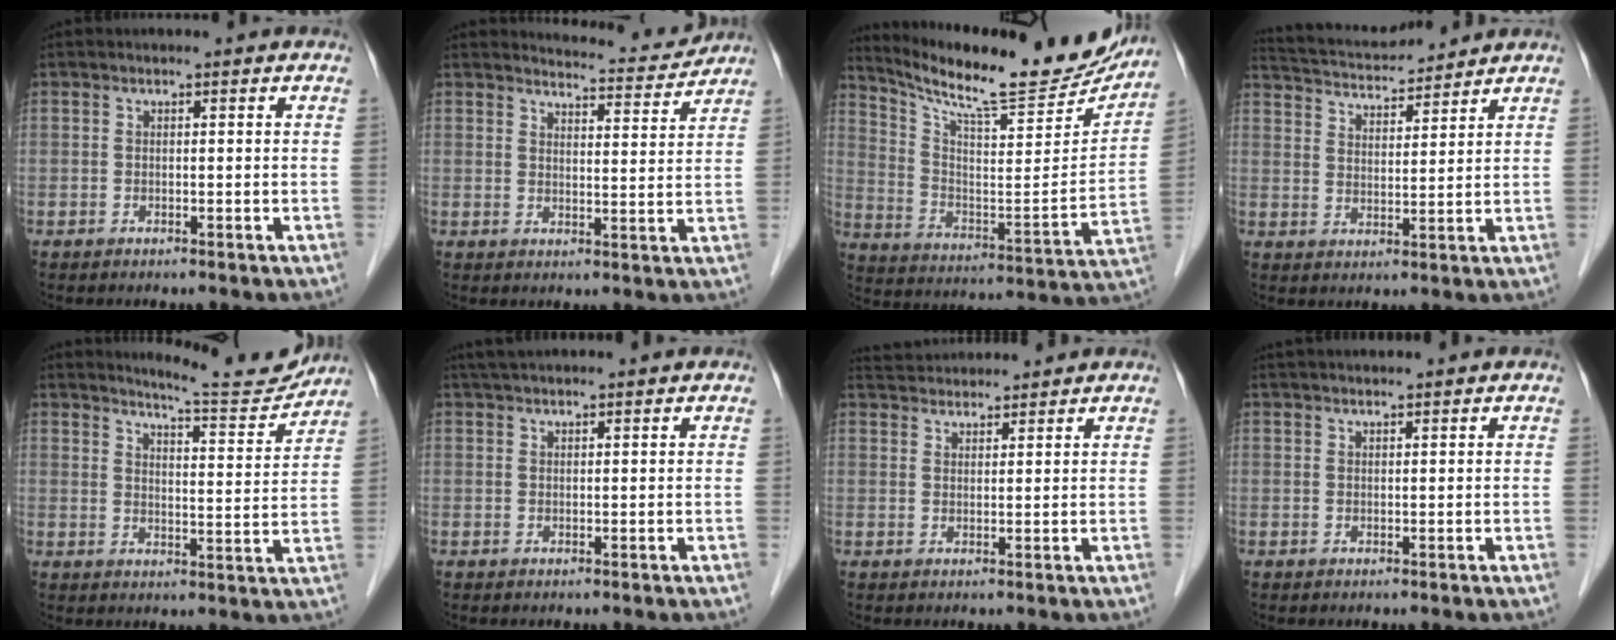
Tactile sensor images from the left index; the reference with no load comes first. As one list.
[{"total": 6.5, "force": [6.5, 0.0, -0.3], "torque": [-0.007, -0.014, 0.084]}, {"total": 23.5, "force": [21.2, 3.2, 9.6], "torque": [-0.160, -0.050, 0.306]}, {"total": 11.1, "force": [10.7, 1.2, 2.9], "torque": [-0.063, 0.022, 0.180]}, {"total": 9.5, "force": [9.4, 0.1, 1.7], "torque": [-0.029, -0.022, 0.126]}, {"total": 4.6, "force": [4.1, 0.1, 2.1], "torque": [-0.028, 0.034, 0.068]}, {"total": 6.4, "force": [6.3, 0.7, 1.1], "torque": [-0.026, 0.036, 0.103]}, {"total": 4.3, "force": [3.9, 0.2, 1.8], "torque": [-0.021, 0.031, 0.064]}]